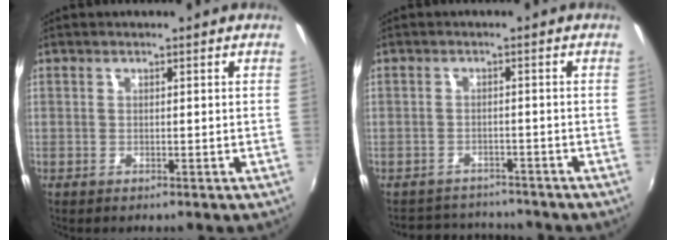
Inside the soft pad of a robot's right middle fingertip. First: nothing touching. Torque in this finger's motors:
{"motor_torque": [-0.01, -0.24, -0.31, -0.10]}